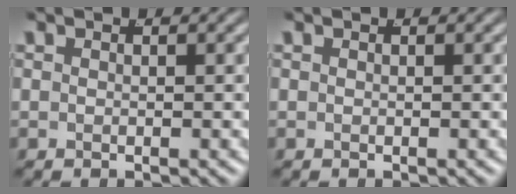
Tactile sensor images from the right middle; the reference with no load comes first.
{"total": 0.0}